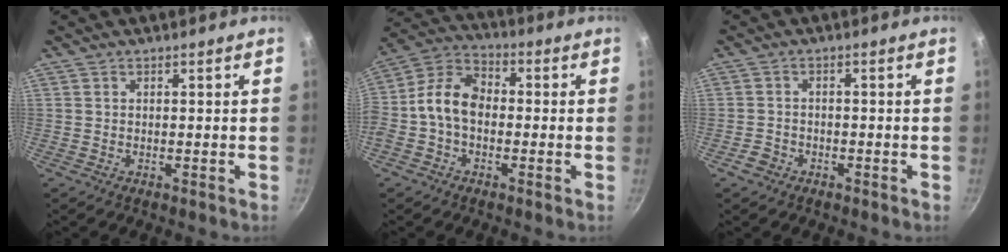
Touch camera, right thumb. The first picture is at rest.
{"total": 10.3, "force": [-1.2, 7.1, 7.3], "torque": [-0.121, 0.039, -0.045]}
{"total": 2.5, "force": [-1.6, 1.8, 0.6], "torque": [-0.010, 0.021, -0.026]}